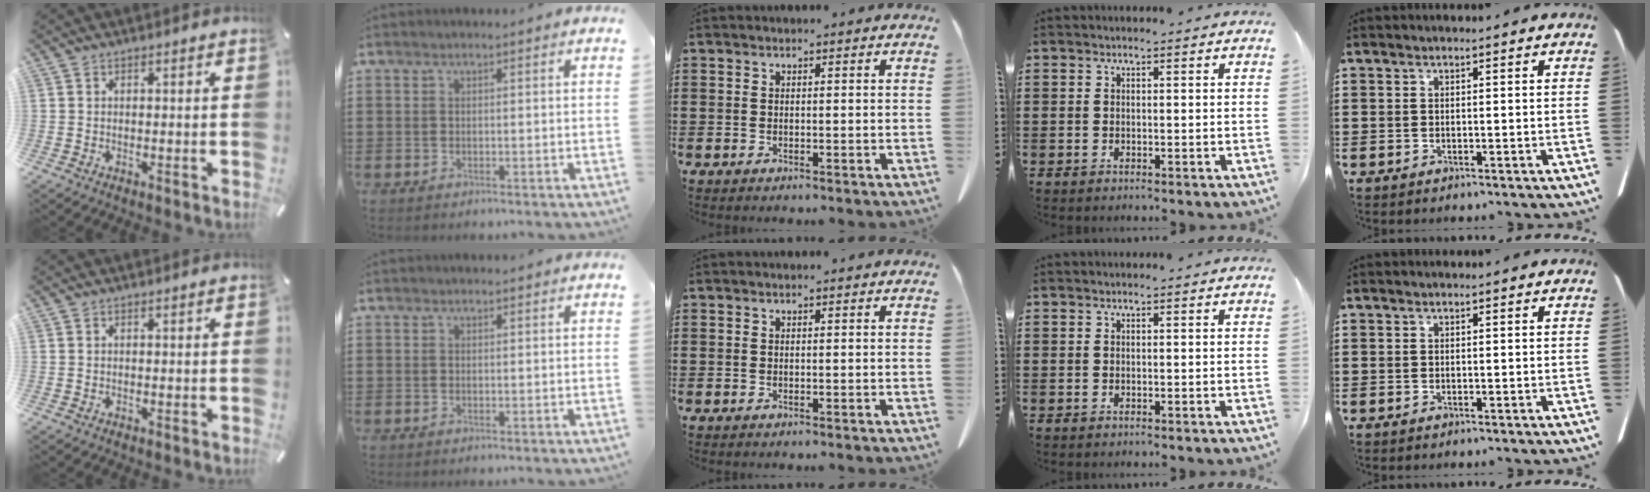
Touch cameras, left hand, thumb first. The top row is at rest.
{}